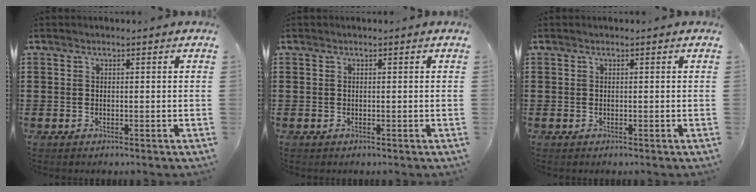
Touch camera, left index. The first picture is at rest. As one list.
[{"total": 0.0}, {"total": 0.0}]